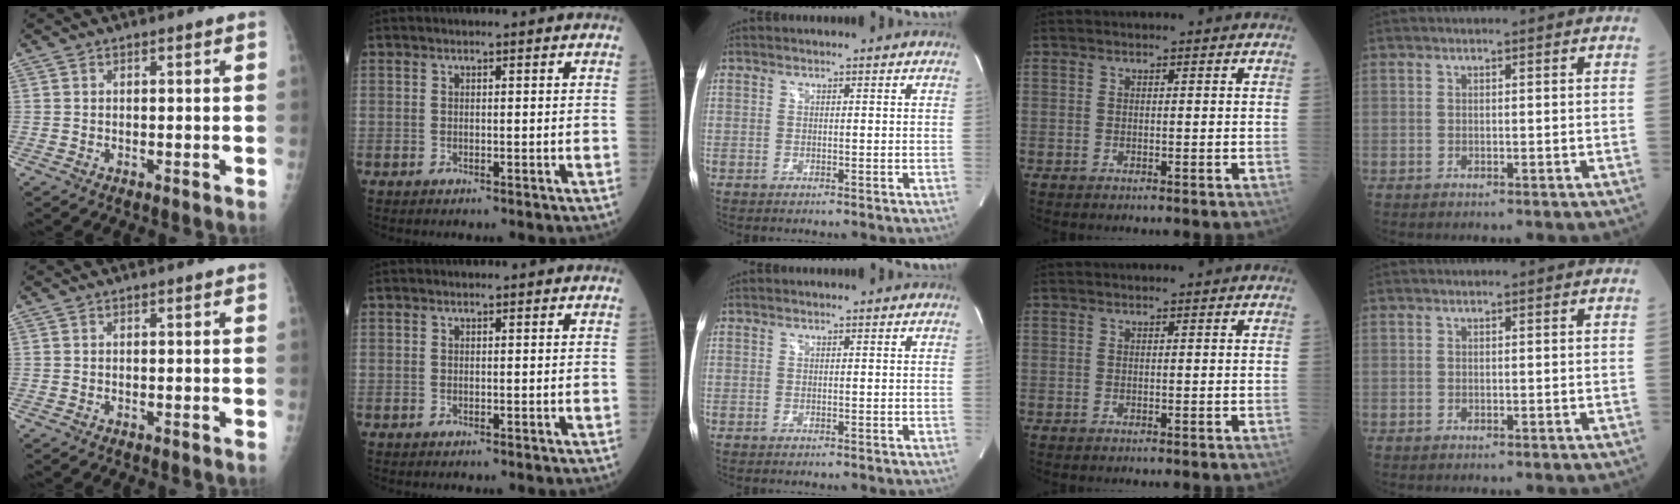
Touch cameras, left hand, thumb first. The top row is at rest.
{}